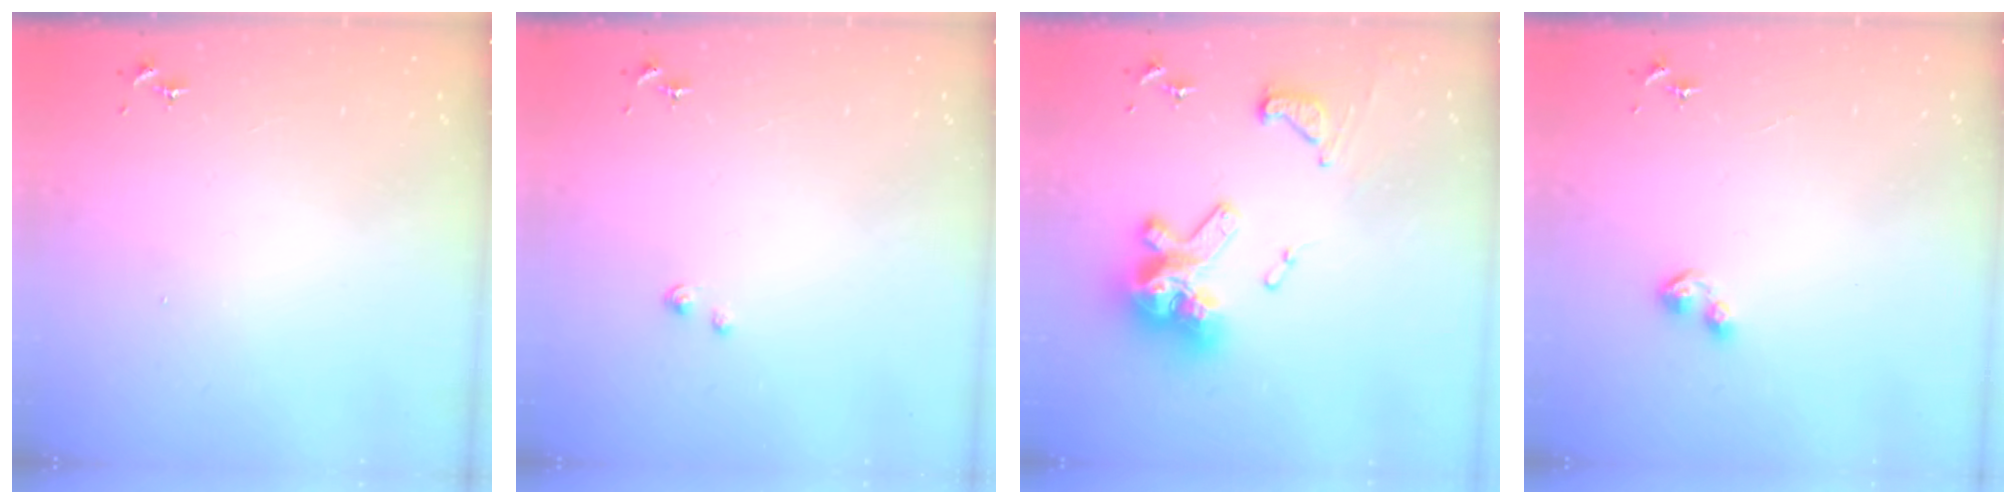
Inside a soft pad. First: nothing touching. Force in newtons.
{"total": 2.3, "press": 2.3, "slide": 0.3}
{"total": 20.1, "press": 20.0, "slide": 1.8}
{"total": 6.5, "press": 6.5, "slide": 0.7}